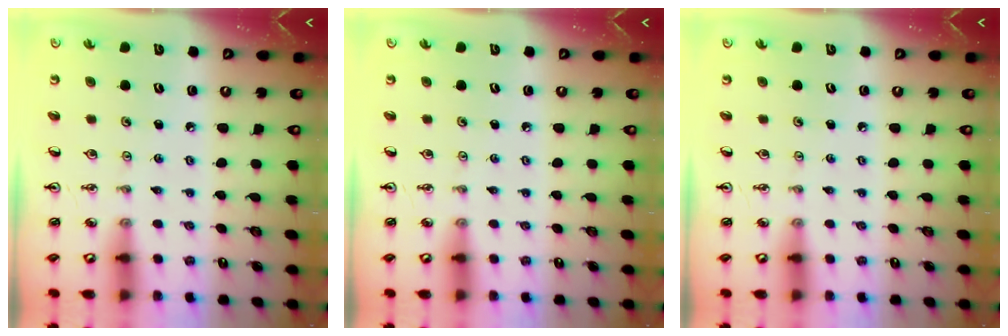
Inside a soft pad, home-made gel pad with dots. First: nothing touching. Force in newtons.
{"total": 0.0}
{"total": 0.0}